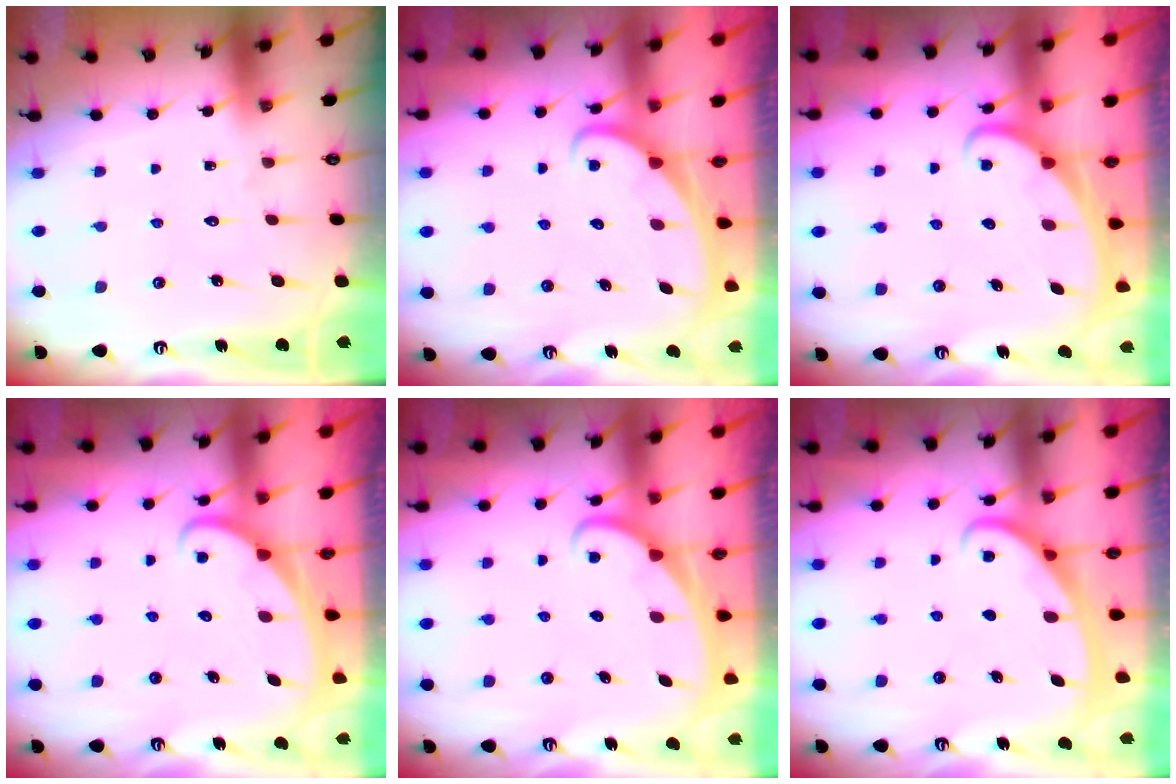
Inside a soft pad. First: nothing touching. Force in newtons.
{"total": 2.2, "press": 2.2, "slide": 0.1}
{"total": 2.1, "press": 2.1, "slide": 0.1}
{"total": 2.1, "press": 2.1, "slide": 0.1}
{"total": 1.9, "press": 1.9, "slide": 0.1}
{"total": 2.8, "press": 2.8, "slide": 0.4}